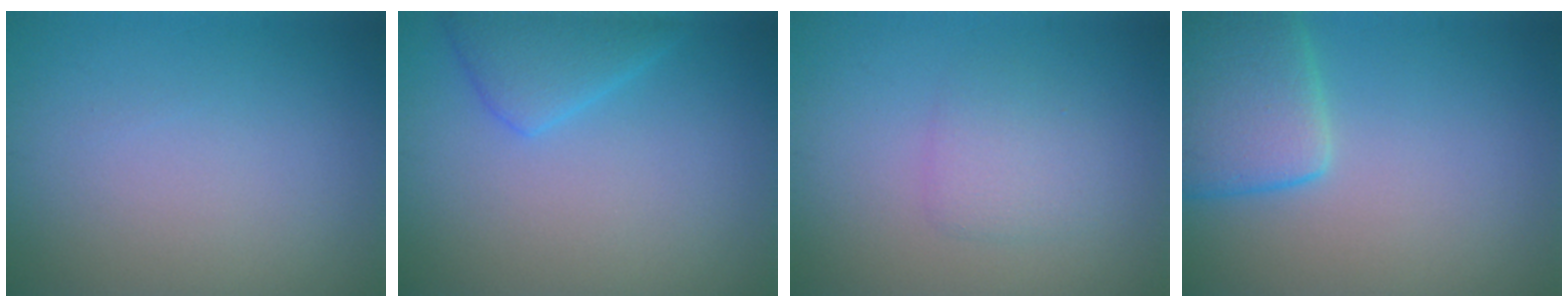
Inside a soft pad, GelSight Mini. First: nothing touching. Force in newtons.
{"total": 3.1, "press": 3.1, "slide": 0.1}
{"total": 1.9, "press": 1.9, "slide": 0.1}
{"total": 5.5, "press": 5.5, "slide": 0.2}